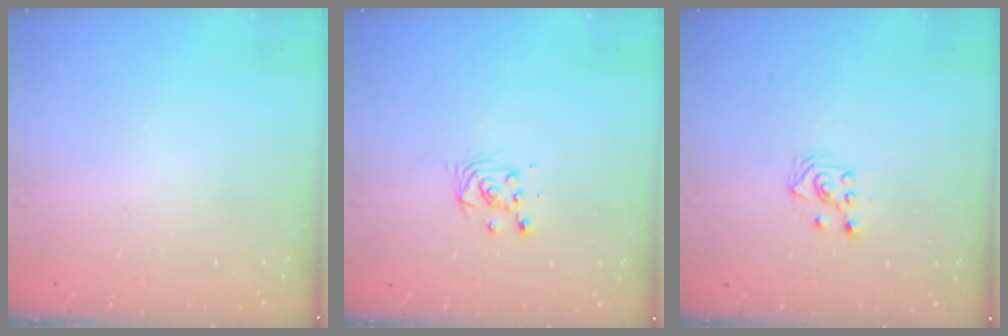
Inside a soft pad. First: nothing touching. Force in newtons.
{"total": 3.1, "press": 3.1, "slide": 0.3}
{"total": 3.1, "press": 3.1, "slide": 0.8}